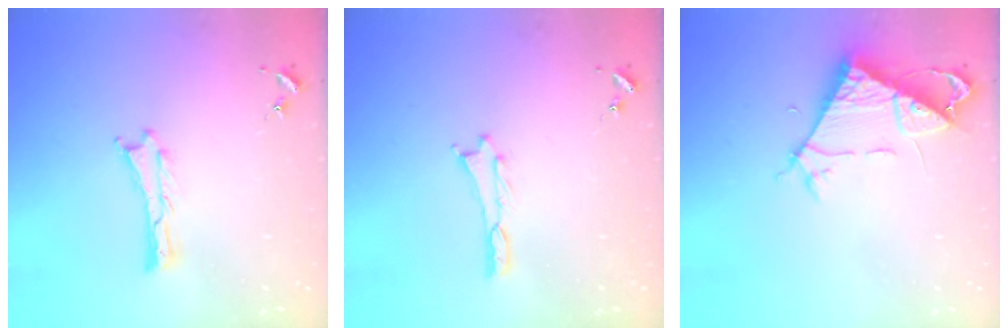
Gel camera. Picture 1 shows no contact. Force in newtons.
{"total": 0.0}
{"total": 7.1, "press": 7.1, "slide": 0.4}